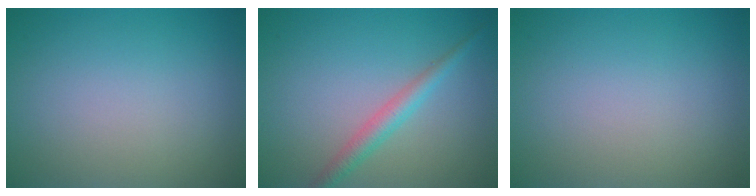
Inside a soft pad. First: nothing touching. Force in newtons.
{"total": 2.4, "press": 2.4, "slide": 0.1}
{"total": 0.0}